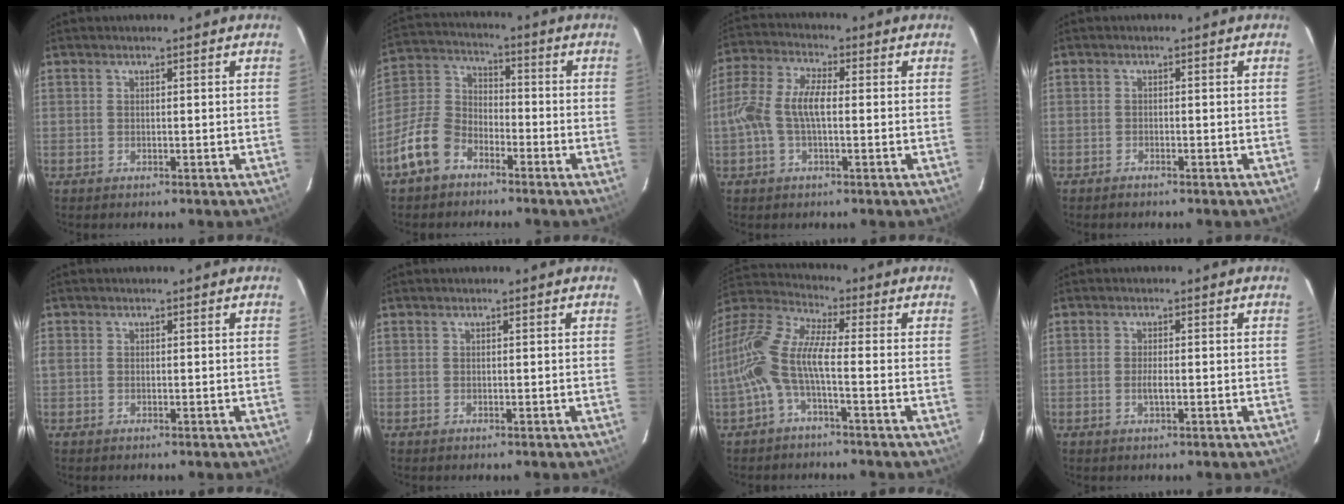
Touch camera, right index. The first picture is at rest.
{"total": 11.2, "force": [-6.9, 7.1, 5.3], "torque": [-0.123, 0.029, -0.135]}
{"total": 8.7, "force": [-0.7, 3.6, 7.9], "torque": [-0.173, 0.018, -0.017]}
{"total": 0.9, "force": [-0.9, 0.0, 0.3], "torque": [-0.012, -0.001, -0.019]}
{"total": 1.0, "force": [-0.1, 0.8, 0.6], "torque": [-0.014, 0.000, -0.004]}
{"total": 0.0}
{"total": 11.8, "force": [-2.3, 3.2, 11.2], "torque": [-0.229, 0.009, -0.052]}
{"total": 1.9, "force": [-0.5, 0.4, 1.7], "torque": [-0.036, -0.003, -0.009]}